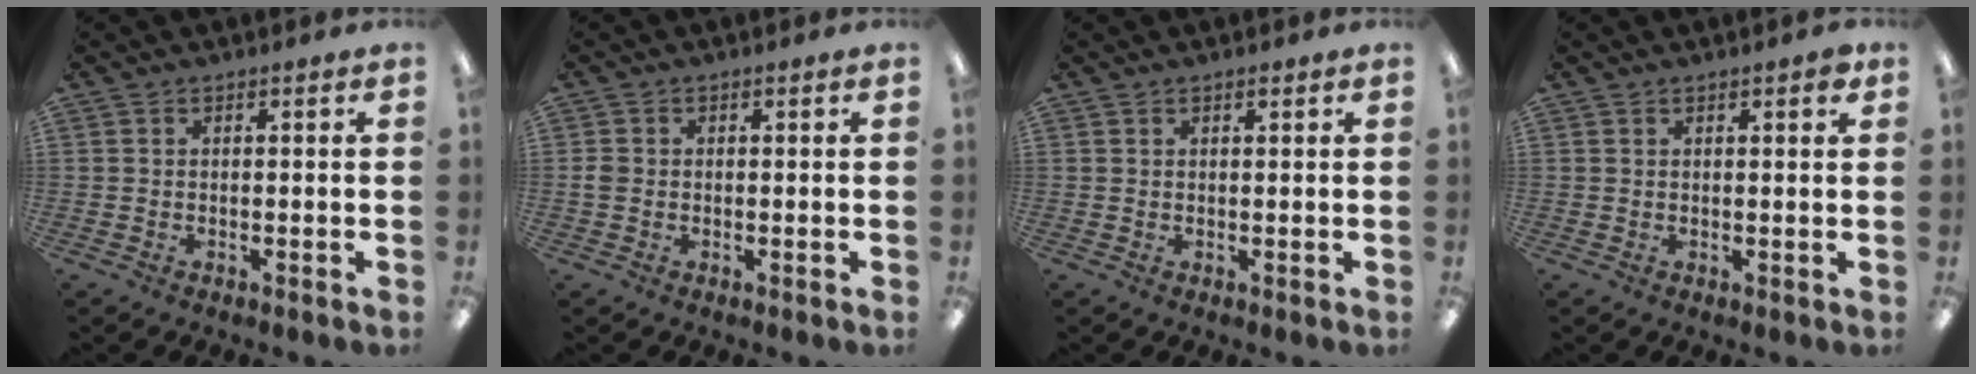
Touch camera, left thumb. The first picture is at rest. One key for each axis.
{"total": 1.7, "fx": -0.1, "fy": 1.3, "fz": 1.0, "tx": -0.017, "ty": 0.003, "tz": -0.003}
{"total": 0.8, "fx": 0.7, "fy": 0.3, "fz": 0.4, "tx": -0.008, "ty": 0.001, "tz": 0.012}
{"total": 1.9, "fx": 1.3, "fy": 0.4, "fz": 1.3, "tx": -0.010, "ty": -0.004, "tz": 0.018}